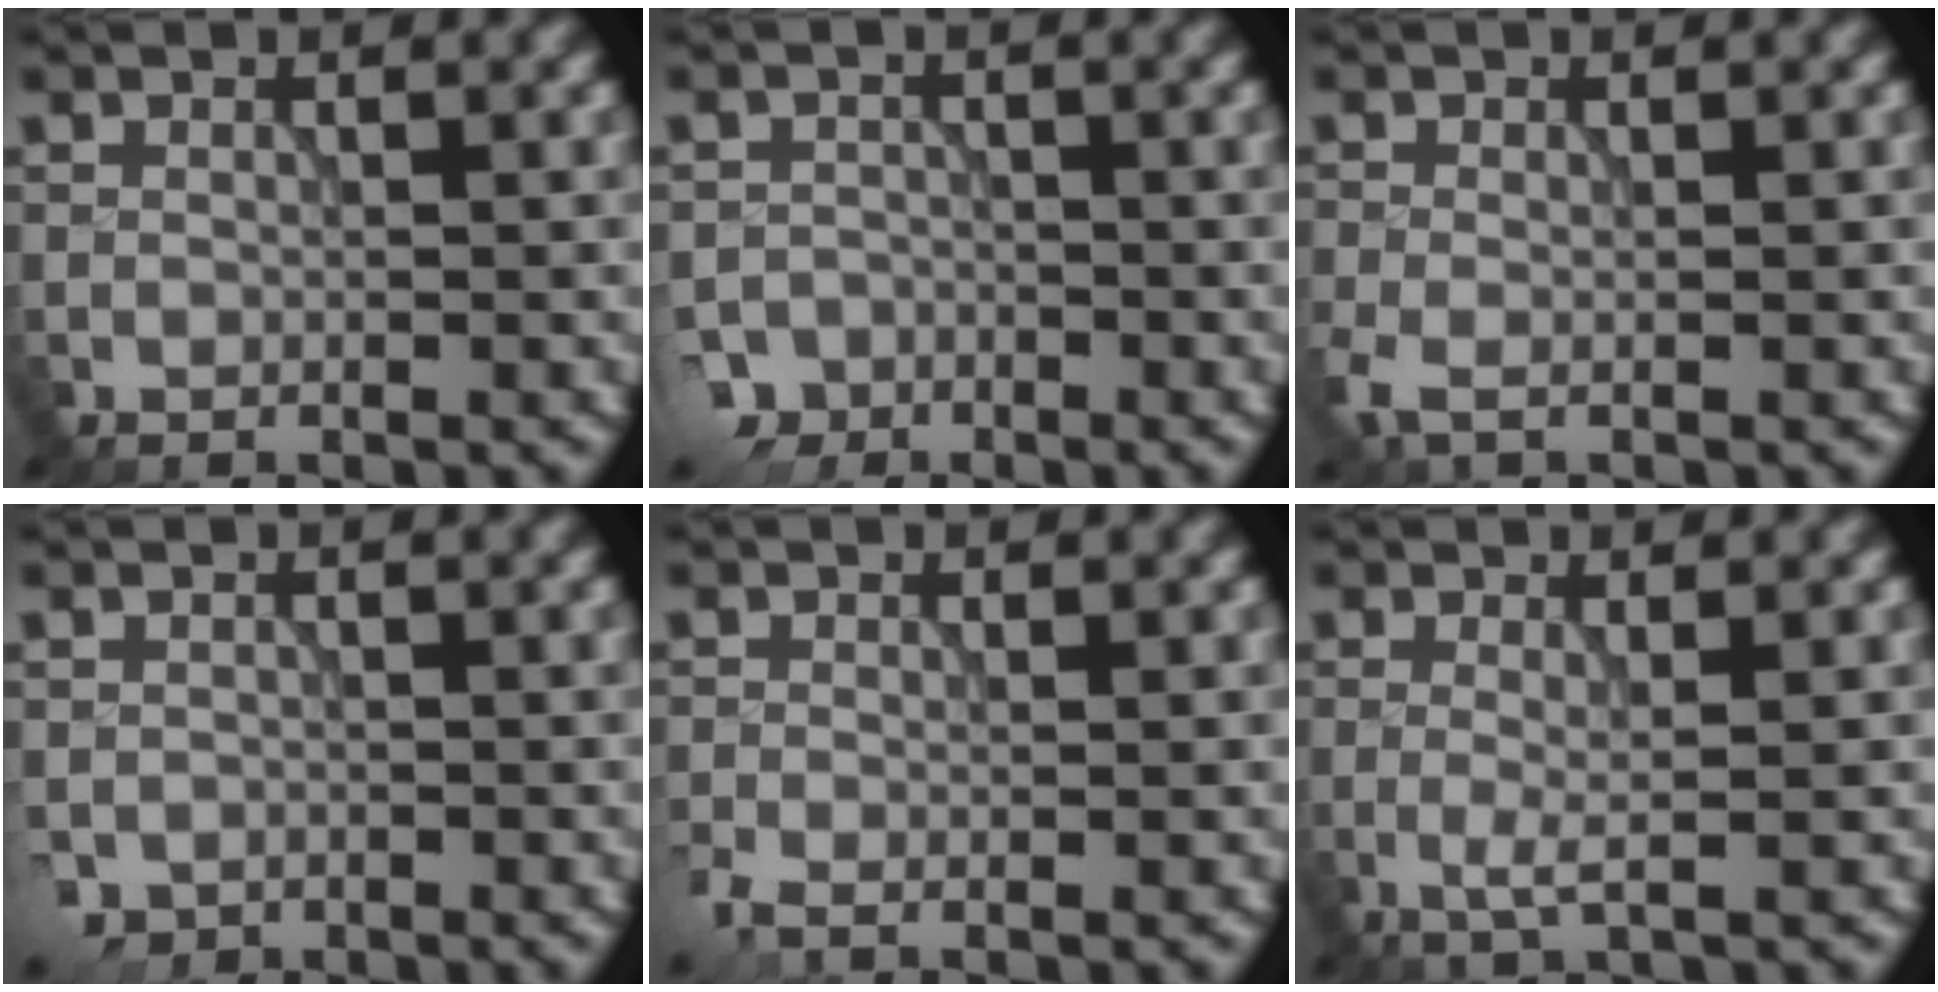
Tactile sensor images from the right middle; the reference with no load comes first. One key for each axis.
{"total": 4.3, "fx": -3.4, "fy": 2.7, "fz": 0.6, "tx": -0.003, "ty": -0.006, "tz": -0.061}
{"total": 2.0, "fx": -1.0, "fy": 1.1, "fz": 1.4, "tx": -0.039, "ty": -0.008, "tz": -0.022}
{"total": 3.0, "fx": -1.8, "fy": 2.2, "fz": 1.0, "tx": -0.026, "ty": -0.015, "tz": -0.036}
{"total": 2.4, "fx": -1.5, "fy": 0.9, "fz": 1.6, "tx": -0.037, "ty": -0.009, "tz": -0.035}
{"total": 1.5, "fx": -0.3, "fy": 0.0, "fz": 1.5, "tx": -0.032, "ty": -0.004, "tz": -0.007}